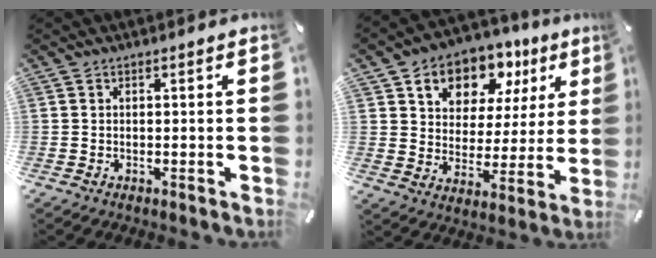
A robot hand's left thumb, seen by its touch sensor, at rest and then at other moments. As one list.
[{"total": 11.5, "force": [6.9, 8.6, 3.4], "torque": [-0.057, -0.050, 0.127]}]